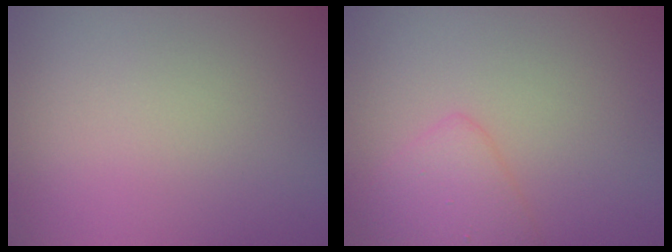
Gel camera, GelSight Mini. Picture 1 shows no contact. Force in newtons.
{"total": 2.5, "press": 2.5, "slide": 0.1}